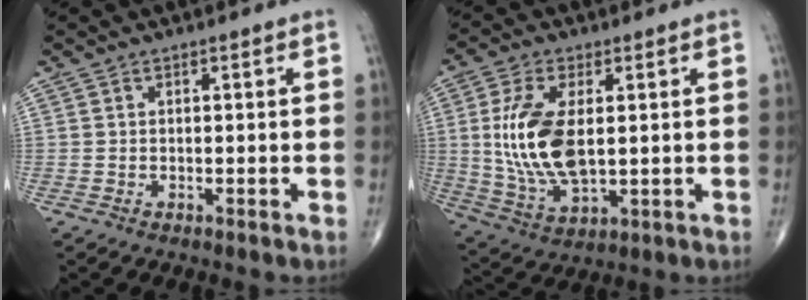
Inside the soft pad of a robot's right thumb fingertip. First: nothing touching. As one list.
[{"total": 14.1, "force": [1.4, 7.0, 12.2], "torque": [-0.253, -0.012, 0.036]}]